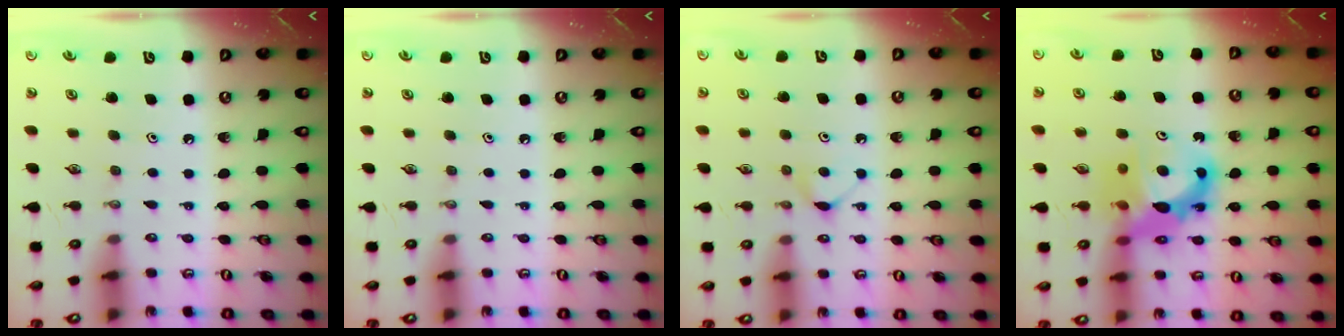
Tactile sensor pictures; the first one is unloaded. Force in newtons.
{"total": 0.0}
{"total": 4.6, "press": 4.5, "slide": 0.5}
{"total": 12.7, "press": 12.7, "slide": 0.9}